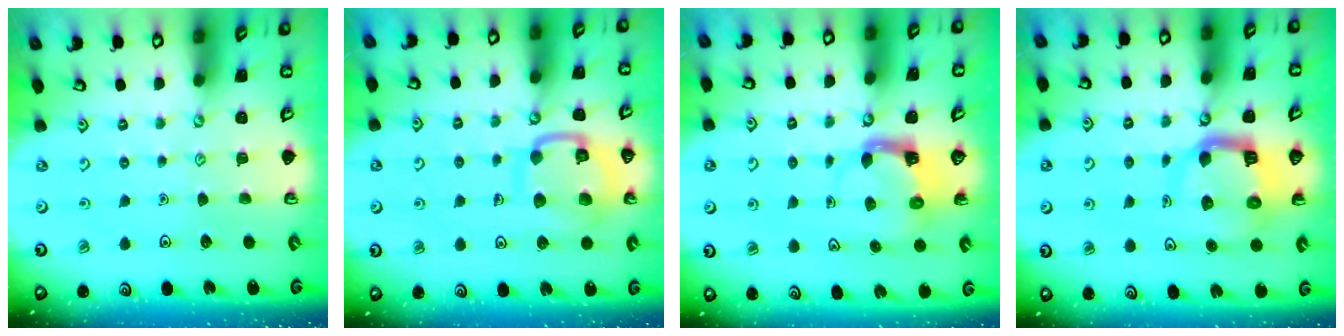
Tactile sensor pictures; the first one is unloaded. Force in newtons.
{"total": 13.5, "press": 13.4, "slide": 1.3}
{"total": 3.8, "press": 3.7, "slide": 0.6}
{"total": 9.6, "press": 9.5, "slide": 1.4}